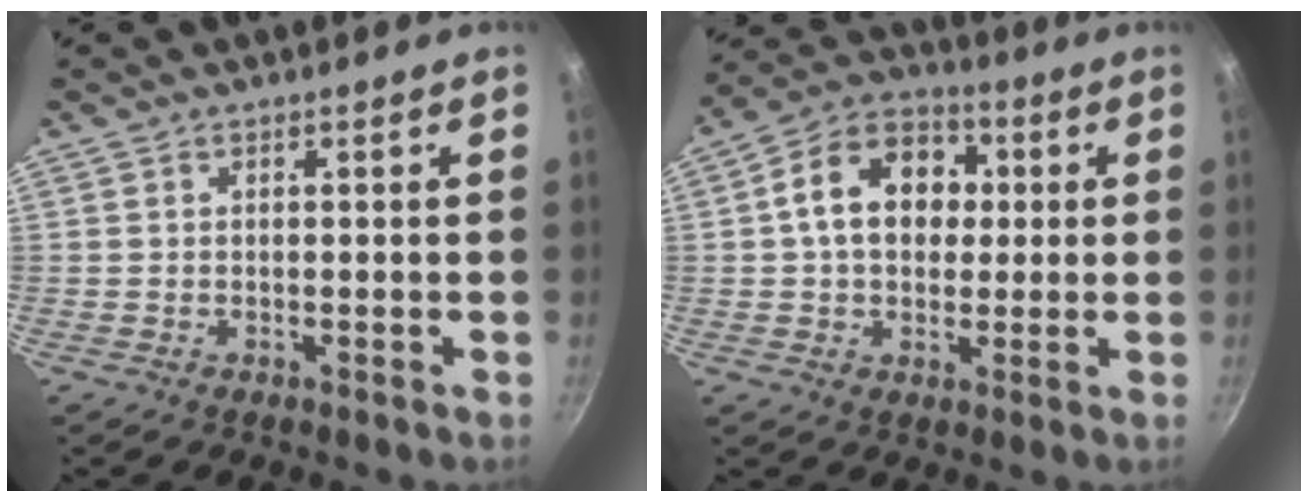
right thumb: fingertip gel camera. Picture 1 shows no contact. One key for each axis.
{"total": 13.8, "fx": 1.9, "fy": 10.3, "fz": 9.0, "tx": -0.114, "ty": 0.024, "tz": 0.013}